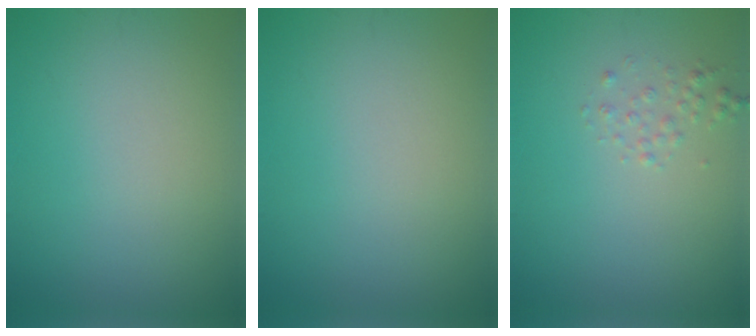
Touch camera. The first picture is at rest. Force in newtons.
{"total": 0.0}
{"total": 0.9, "press": 0.9, "slide": 0.1}